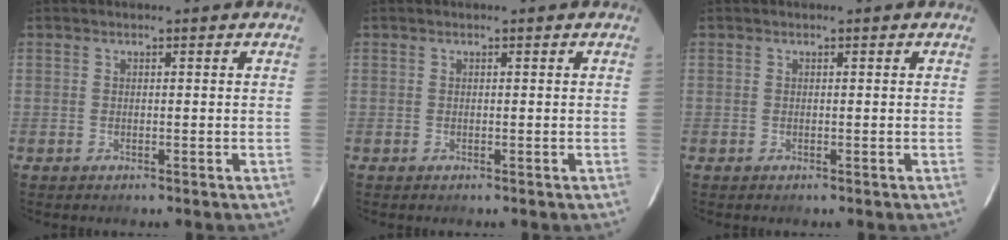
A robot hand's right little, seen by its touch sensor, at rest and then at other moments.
{"total": 0.0}
{"total": 0.0}